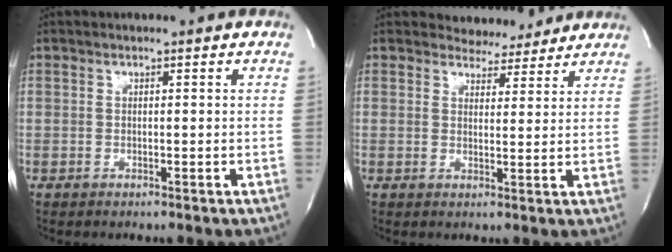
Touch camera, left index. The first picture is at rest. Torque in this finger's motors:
{"motor_torque": [0.40, -0.60, 0.17, -0.03]}